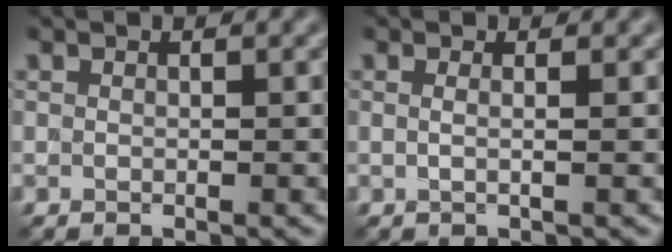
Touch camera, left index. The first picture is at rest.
{"total": 1.3, "force": [0.2, 0.6, 1.2], "torque": [-0.010, -0.004, -0.010]}